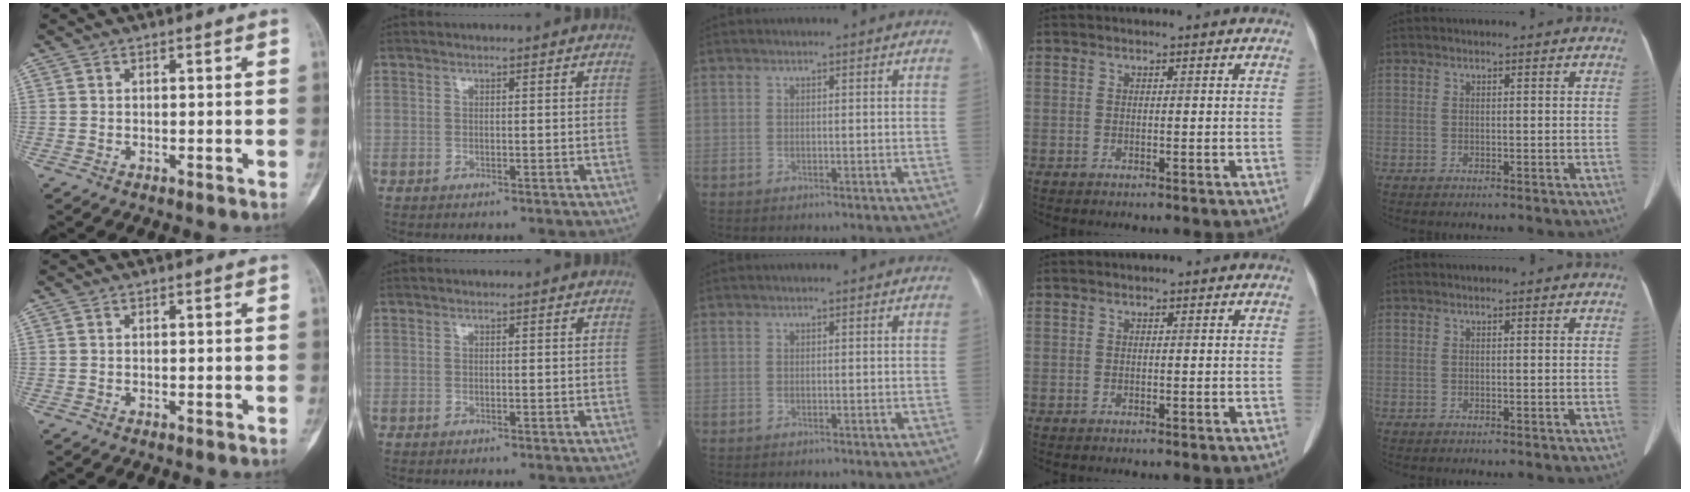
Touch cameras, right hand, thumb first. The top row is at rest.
{}